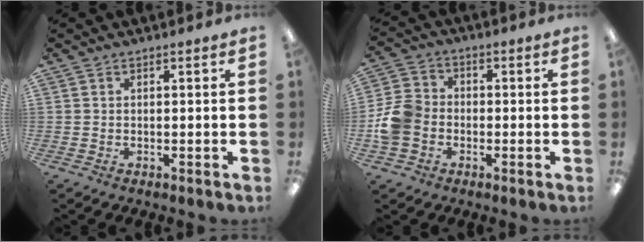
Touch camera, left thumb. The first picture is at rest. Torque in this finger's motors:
{"motor_torque": [-0.79, 1.14, 0.59, -0.61, 0.07]}